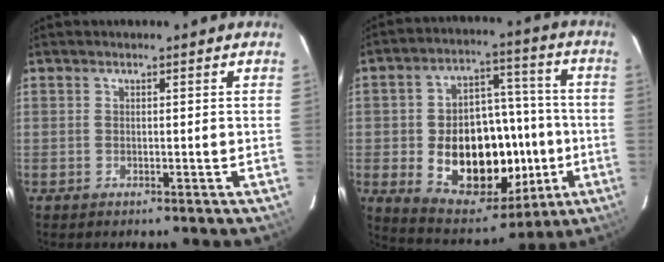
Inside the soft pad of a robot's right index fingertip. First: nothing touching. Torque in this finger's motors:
{"motor_torque": [1.55, -0.49, 1.05, 0.21]}